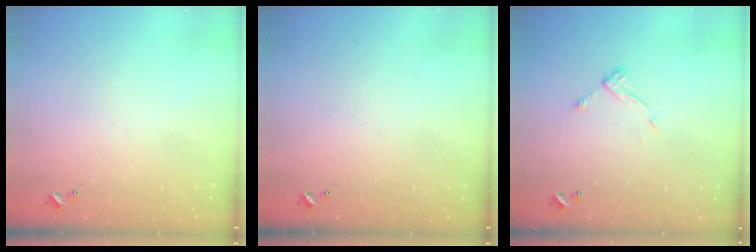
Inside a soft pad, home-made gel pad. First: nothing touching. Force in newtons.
{"total": 0.0}
{"total": 7.5, "press": 7.5, "slide": 0.2}